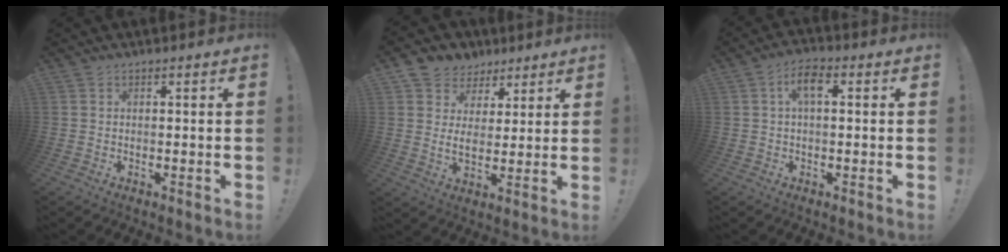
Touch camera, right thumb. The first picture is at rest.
{"total": 7.3, "force": [3.2, 5.9, 2.7], "torque": [-0.049, -0.022, 0.067]}
{"total": 5.9, "force": [1.1, 2.7, 5.1], "torque": [-0.091, 0.013, 0.016]}